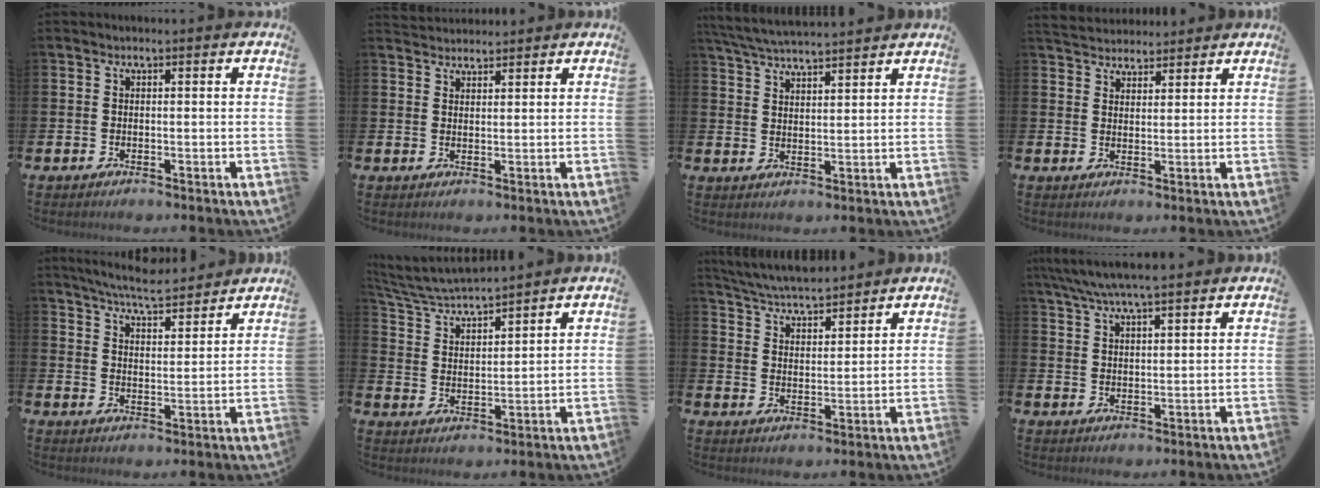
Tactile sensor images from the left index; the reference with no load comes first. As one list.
[{"total": 2.6, "force": [2.5, 0.6, -0.1], "torque": [0.009, -0.013, 0.044]}, {"total": 5.2, "force": [5.1, 0.1, 1.1], "torque": [-0.038, -0.027, 0.092]}, {"total": 3.9, "force": [3.8, 1.1, 0.0], "torque": [-0.008, -0.019, 0.069]}, {"total": 6.7, "force": [6.5, 0.5, 1.7], "torque": [-0.046, -0.034, 0.115]}, {"total": 5.2, "force": [5.1, 0.2, 0.9], "torque": [-0.041, -0.038, 0.087]}, {"total": 5.5, "force": [5.4, 0.7, 0.9], "torque": [-0.039, -0.032, 0.097]}, {"total": 6.0, "force": [5.5, 0.6, 2.5], "torque": [-0.057, -0.016, 0.098]}]